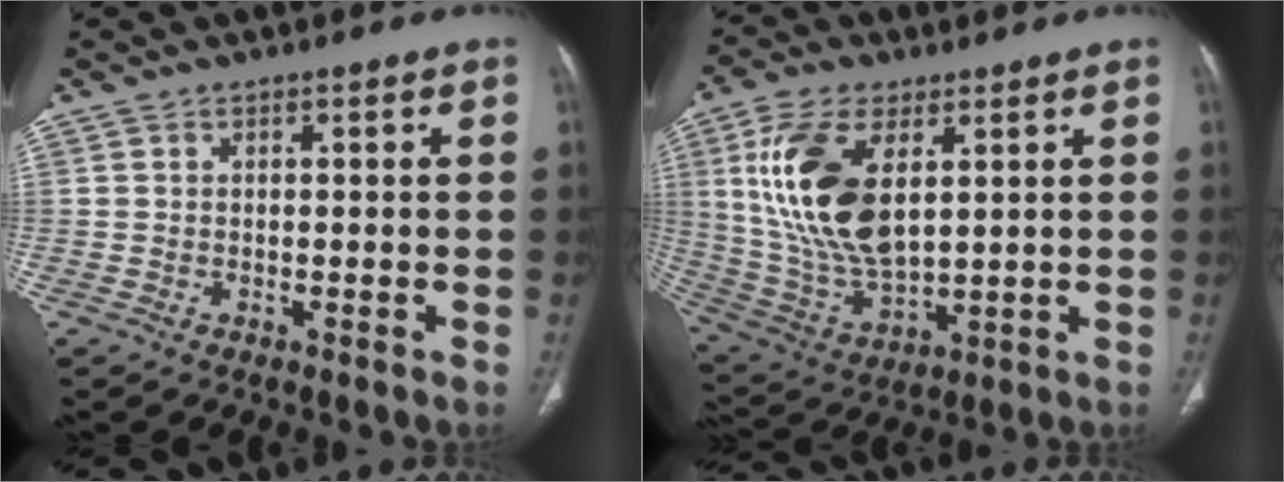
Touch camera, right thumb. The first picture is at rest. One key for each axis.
{"total": 18.3, "fx": 5.0, "fy": 9.3, "fz": 14.9, "tx": -0.296, "ty": -0.020, "tz": 0.105}